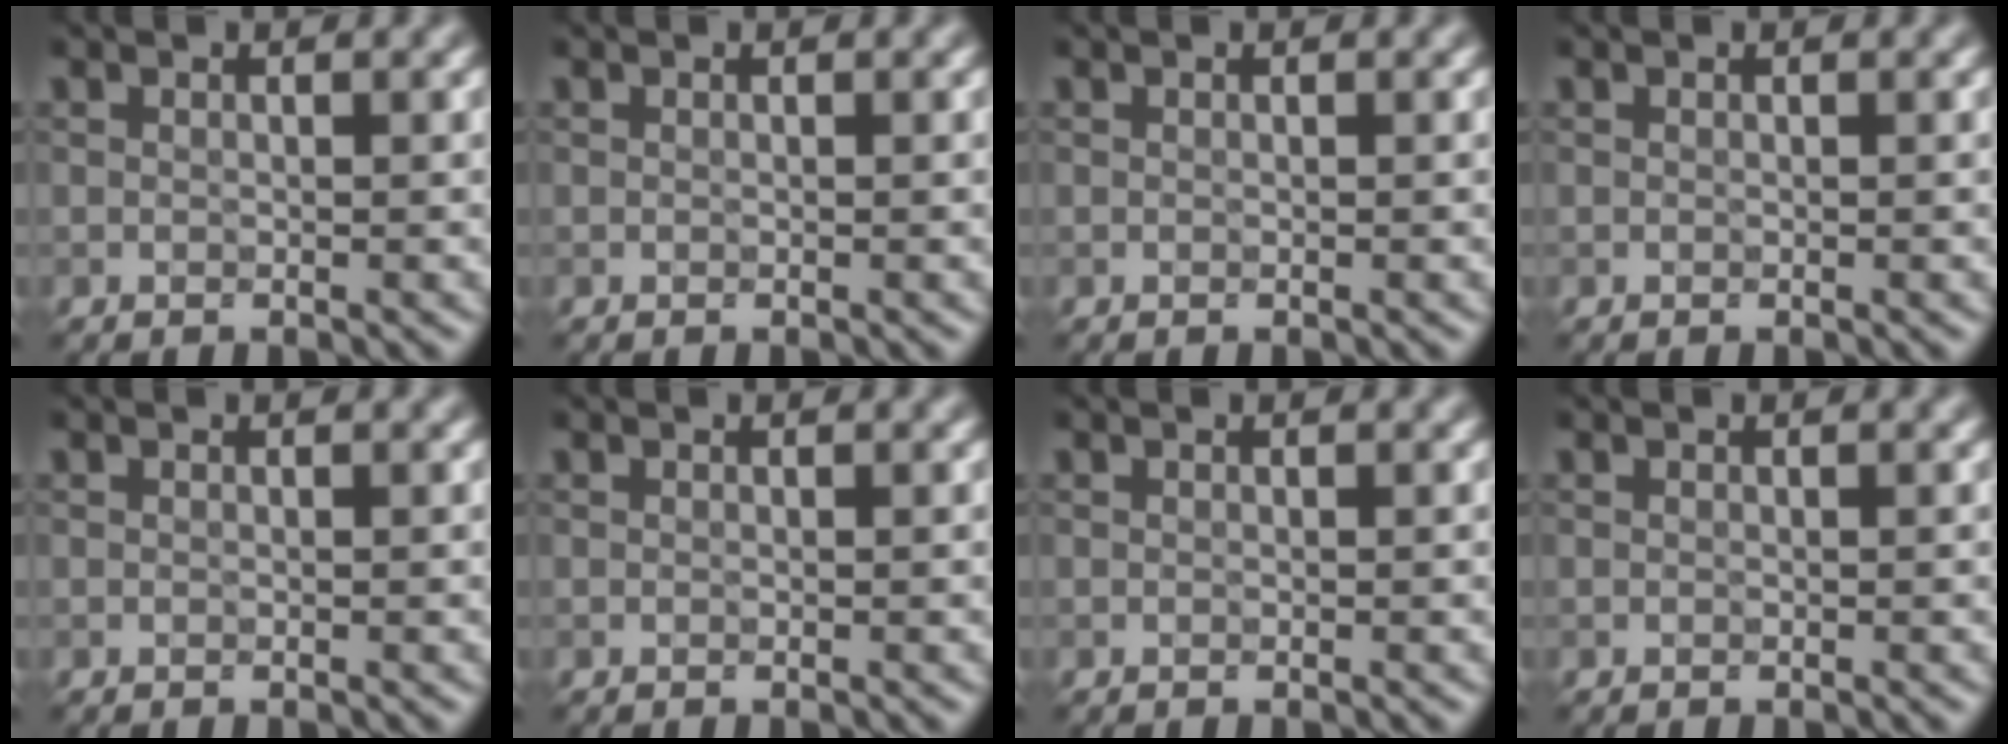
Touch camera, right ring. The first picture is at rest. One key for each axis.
{"total": 0.0}
{"total": 0.0}
{"total": 0.0}
{"total": 0.0}
{"total": 0.0}
{"total": 0.0}
{"total": 0.0}